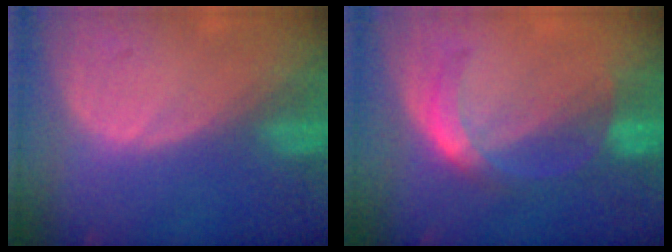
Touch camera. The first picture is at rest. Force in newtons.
{"total": 5.9, "press": 5.1, "slide": 2.9}